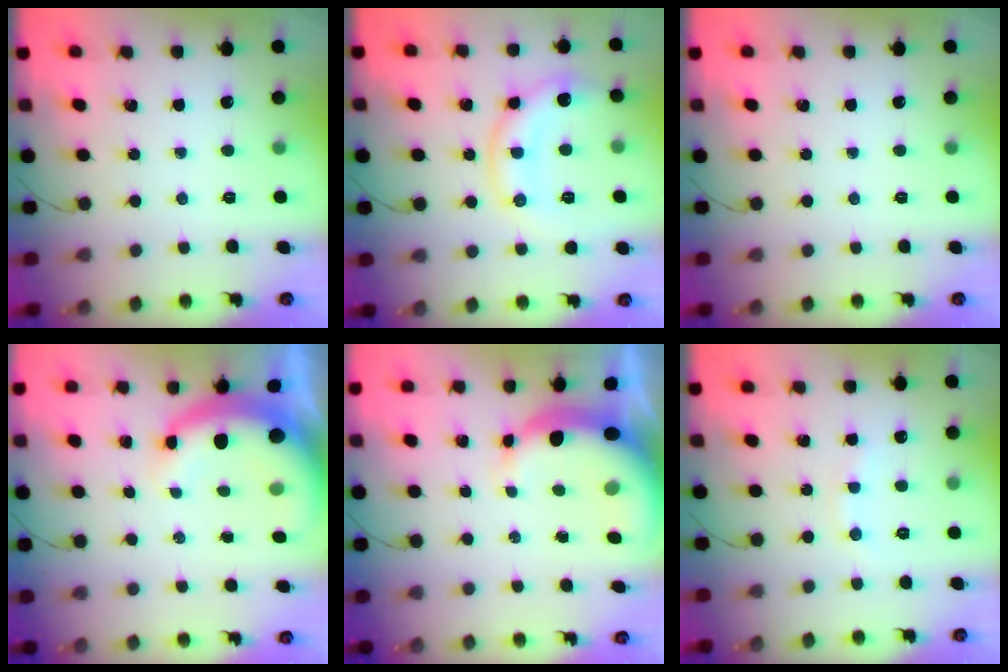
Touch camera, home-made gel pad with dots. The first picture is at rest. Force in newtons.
{"total": 12.3, "press": 12.3, "slide": 1.0}
{"total": 0.0}
{"total": 8.3, "press": 8.2, "slide": 1.4}
{"total": 7.4, "press": 7.2, "slide": 1.7}
{"total": 5.7, "press": 5.5, "slide": 1.5}